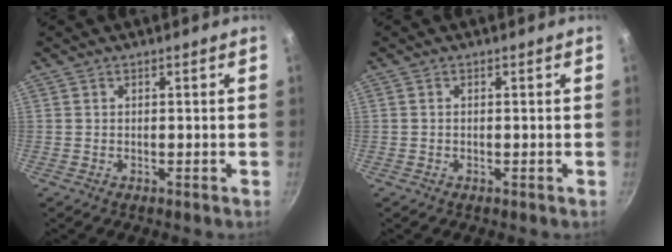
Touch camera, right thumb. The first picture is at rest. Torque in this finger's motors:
{"motor_torque": [0.02, 0.29, 0.23, 0.09, 0.01]}